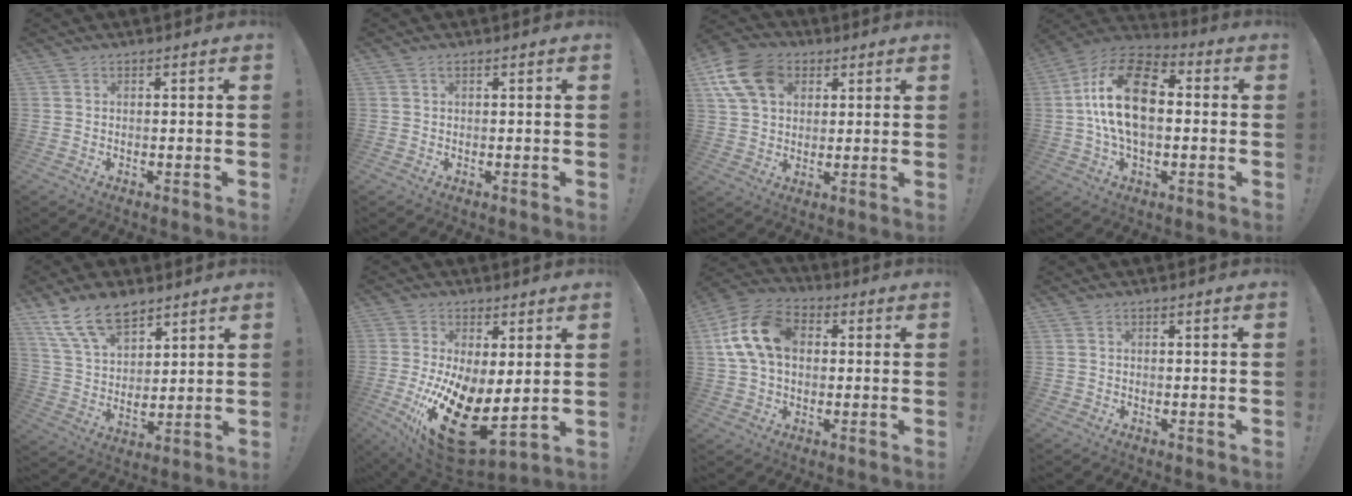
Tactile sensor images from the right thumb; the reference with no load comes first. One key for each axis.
{"total": 0.6, "fx": 0.1, "fy": 0.2, "fz": 0.5, "tx": -0.017, "ty": 0.003, "tz": 0.002}
{"total": 15.1, "fx": 5.7, "fy": 11.0, "fz": 8.5, "tx": -0.156, "ty": -0.014, "tz": 0.114}
{"total": 20.4, "fx": 1.0, "fy": 12.2, "fz": 16.3, "tx": -0.294, "ty": 0.017, "tz": 0.016}
{"total": 14.7, "fx": 10.1, "fy": 7.6, "fz": 7.4, "tx": -0.135, "ty": -0.054, "tz": 0.189}
{"total": 18.7, "fx": -3.6, "fy": 9.1, "fz": 15.9, "tx": -0.271, "ty": -0.008, "tz": -0.042}
{"total": 16.2, "fx": 3.1, "fy": 11.5, "fz": 11.0, "tx": -0.205, "ty": 0.010, "tz": 0.060}
{"total": 0.7, "fx": -0.4, "fy": 0.6, "fz": 0.1, "tx": -0.004, "ty": 0.003, "tz": -0.006}